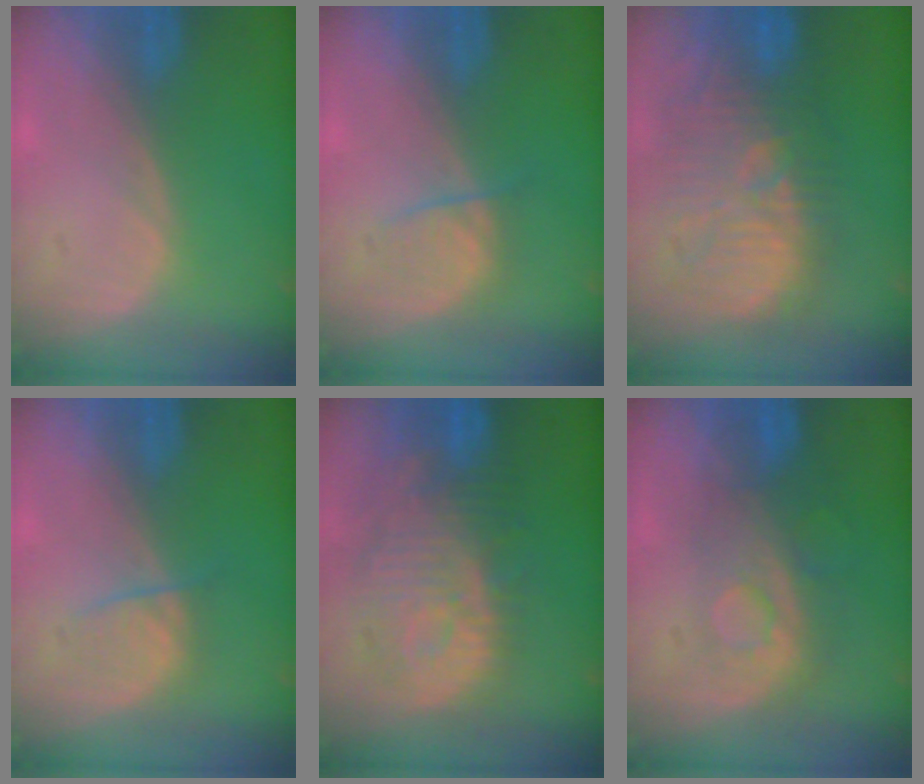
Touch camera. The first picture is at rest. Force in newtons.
{"total": 2.6, "press": 2.5, "slide": 0.5}
{"total": 12.0, "press": 11.5, "slide": 3.4}
{"total": 2.6, "press": 2.5, "slide": 0.5}
{"total": 12.2, "press": 10.9, "slide": 5.4}
{"total": 7.8, "press": 7.5, "slide": 2.0}